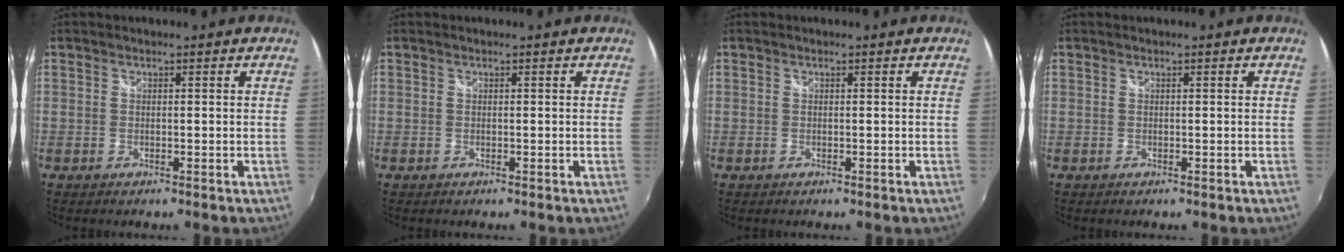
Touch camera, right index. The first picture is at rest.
{"total": 0.0}
{"total": 0.0}
{"total": 0.0}